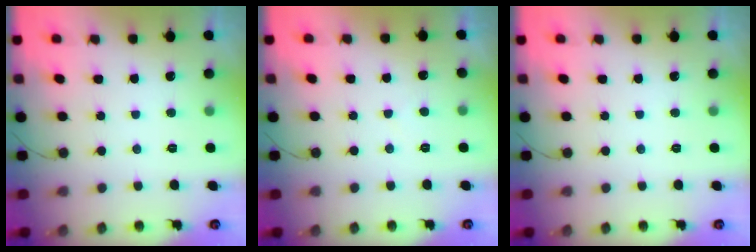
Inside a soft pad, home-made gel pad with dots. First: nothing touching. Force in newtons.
{"total": 2.2, "press": 2.1, "slide": 0.4}
{"total": 0.0}